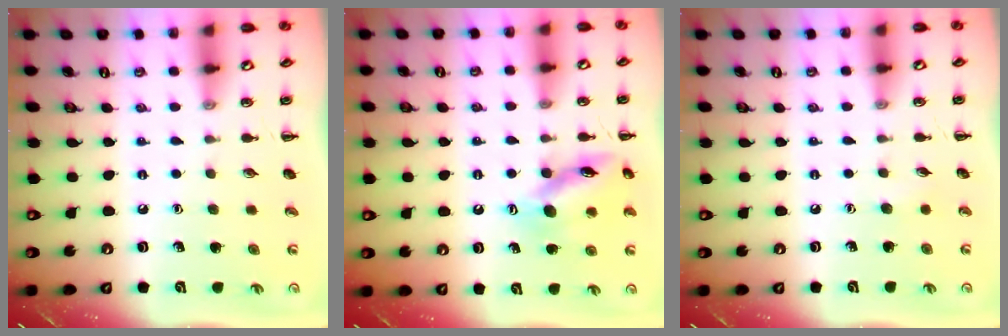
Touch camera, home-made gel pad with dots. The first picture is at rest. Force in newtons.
{"total": 13.7, "press": 13.6, "slide": 1.4}
{"total": 3.9, "press": 3.7, "slide": 1.0}